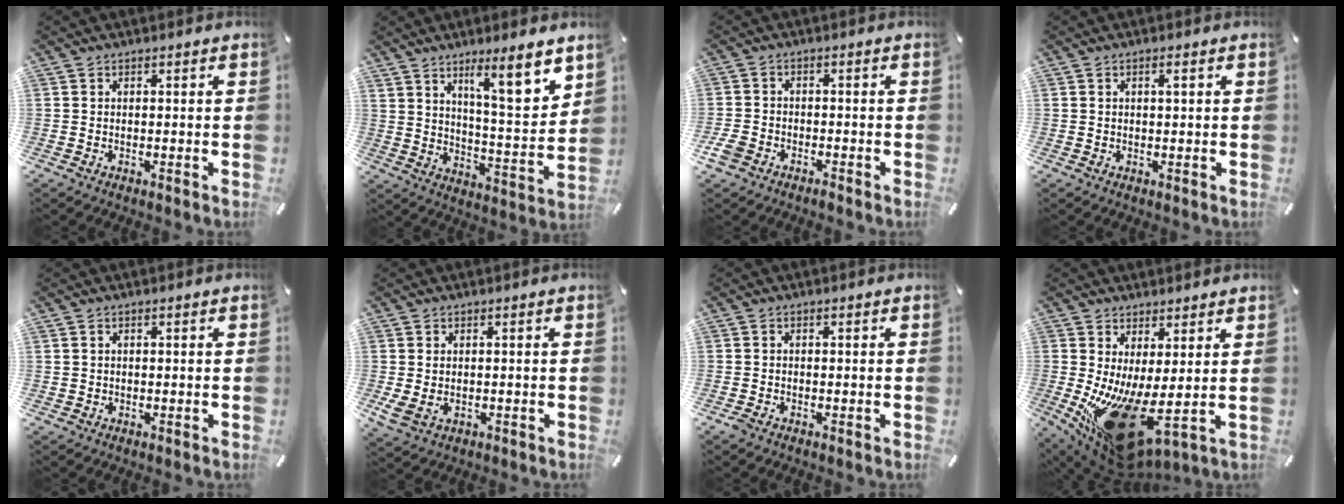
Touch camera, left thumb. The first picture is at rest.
{"total": 12.3, "force": [9.0, 2.7, 7.8], "torque": [-0.105, -0.070, 0.147]}
{"total": 3.8, "force": [-2.7, 2.2, 1.5], "torque": [-0.052, 0.004, -0.058]}
{"total": 1.2, "force": [0.4, 0.4, 1.1], "torque": [-0.022, 0.002, 0.007]}
{"total": 0.7, "force": [0.0, 0.7, -0.1], "torque": [0.002, 0.004, -0.001]}
{"total": 2.8, "force": [-0.2, 2.1, 1.9], "torque": [-0.049, -0.001, -0.005]}
{"total": 0.8, "force": [-0.7, 0.3, 0.3], "torque": [-0.007, -0.001, -0.013]}
{"total": 16.6, "force": [-3.2, 5.9, 15.2], "torque": [-0.211, -0.041, -0.027]}